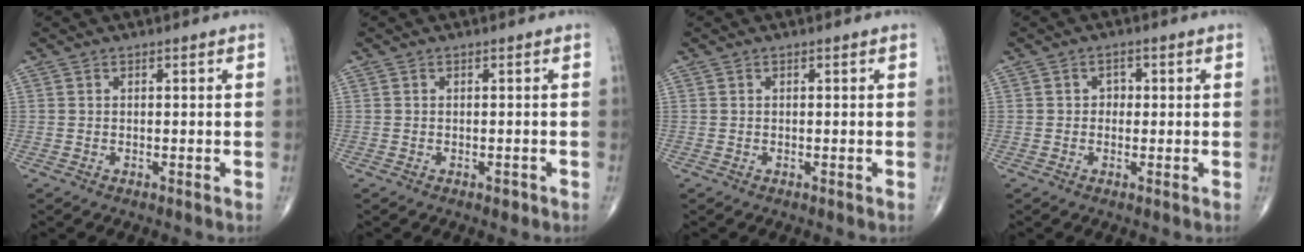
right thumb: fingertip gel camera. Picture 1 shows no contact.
{"total": 0.8, "force": [-0.5, 0.5, 0.5], "torque": [-0.001, 0.000, -0.005]}
{"total": 0.0}
{"total": 1.9, "force": [0.1, 1.7, 1.0], "torque": [-0.002, 0.005, -0.003]}